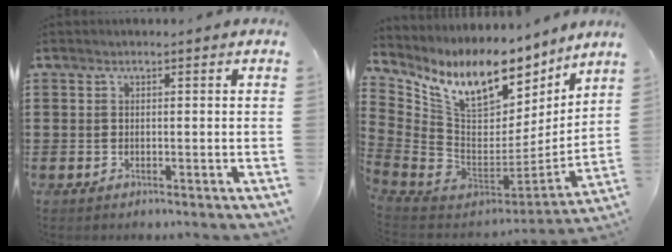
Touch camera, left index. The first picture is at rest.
{"total": 13.5, "force": [8.9, 6.3, 7.8], "torque": [-0.174, -0.064, 0.156]}